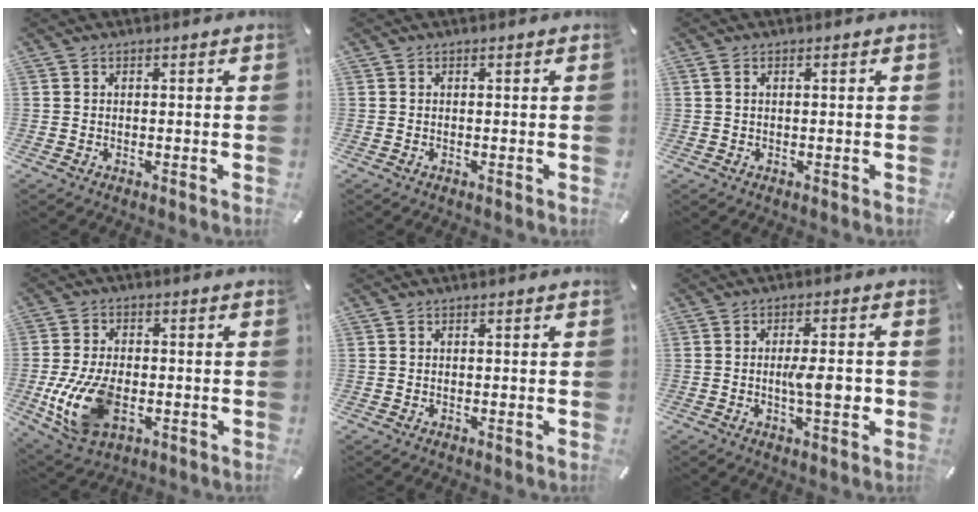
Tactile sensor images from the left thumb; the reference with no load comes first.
{"total": 0.0}
{"total": 1.0, "force": [0.1, 0.4, 0.8], "torque": [-0.017, 0.002, 0.002]}
{"total": 13.2, "force": [-3.1, 8.3, 9.8], "torque": [-0.218, 0.001, -0.051]}
{"total": 0.0}
{"total": 7.4, "force": [-0.9, 2.2, 7.0], "torque": [-0.100, 0.004, -0.019]}